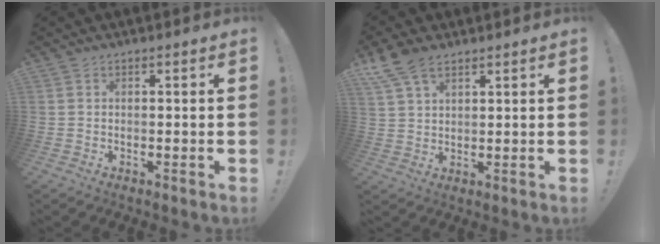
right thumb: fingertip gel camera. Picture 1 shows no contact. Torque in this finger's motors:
{"motor_torque": [-0.04, 0.10, 0.14, 0.06, 0.24]}